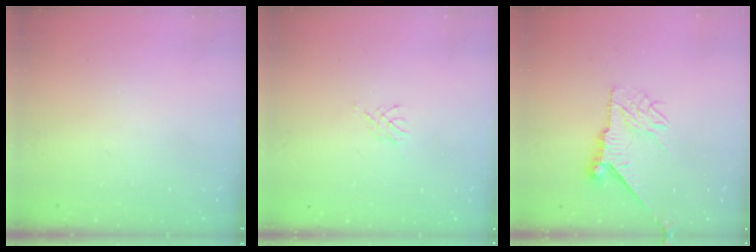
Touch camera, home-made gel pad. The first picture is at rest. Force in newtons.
{"total": 3.8, "press": 3.8, "slide": 0.6}
{"total": 8.6, "press": 8.6, "slide": 0.5}